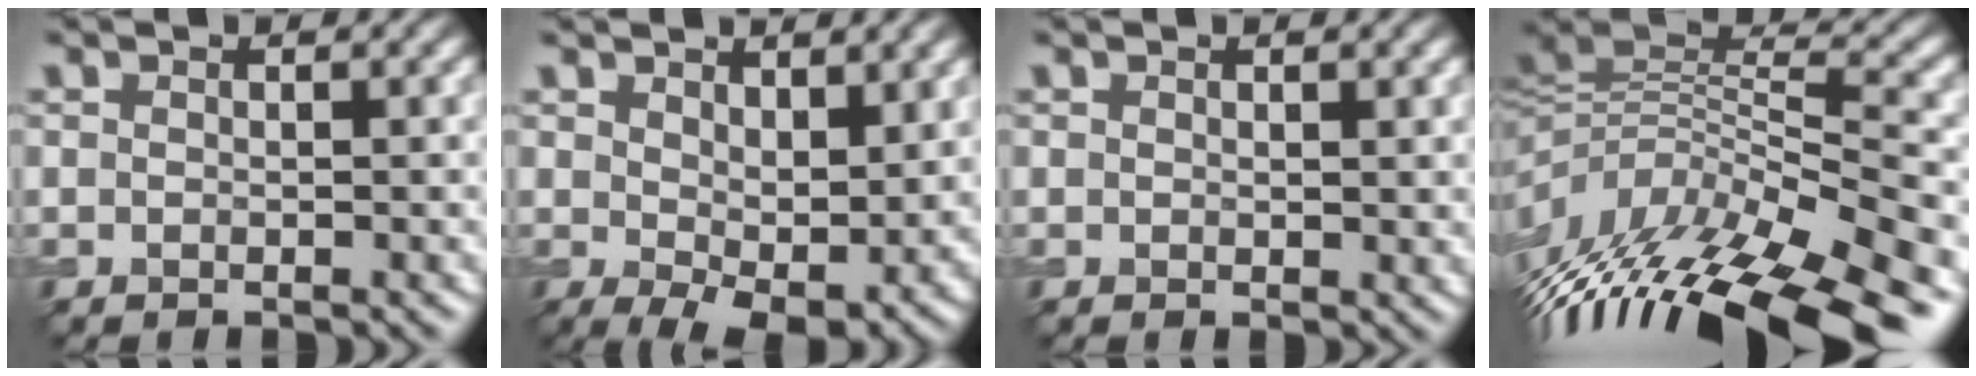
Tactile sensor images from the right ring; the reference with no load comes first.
{"total": 6.5, "force": [0.8, 3.4, 5.4], "torque": [-0.096, -0.018, 0.024]}
{"total": 0.6, "force": [0.4, 0.3, 0.3], "torque": [-0.004, -0.001, 0.008]}
{"total": 15.0, "force": [-7.0, 5.2, 12.3], "torque": [-0.239, 0.003, -0.114]}